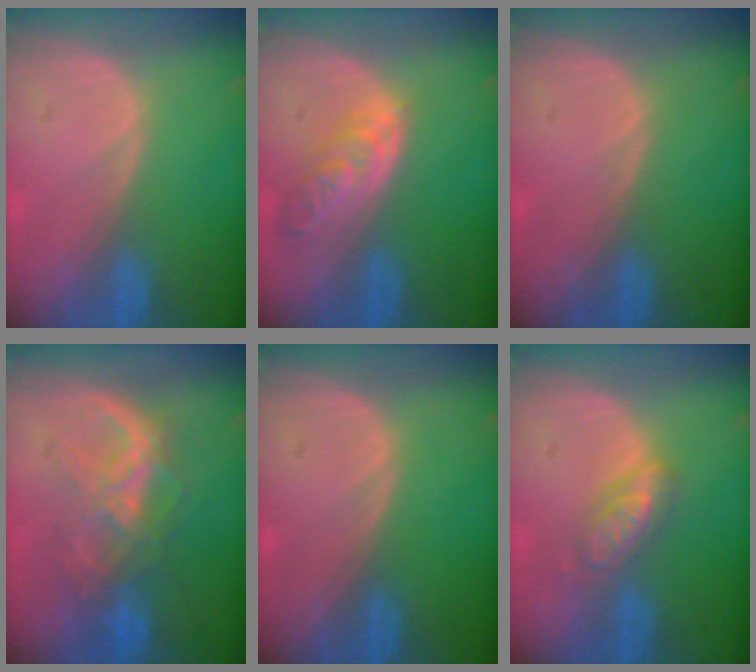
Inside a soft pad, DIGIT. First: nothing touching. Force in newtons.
{"total": 5.6, "press": 5.1, "slide": 2.2}
{"total": 0.0}
{"total": 7.3, "press": 7.2, "slide": 1.3}
{"total": 0.0}
{"total": 4.5, "press": 4.5, "slide": 0.6}